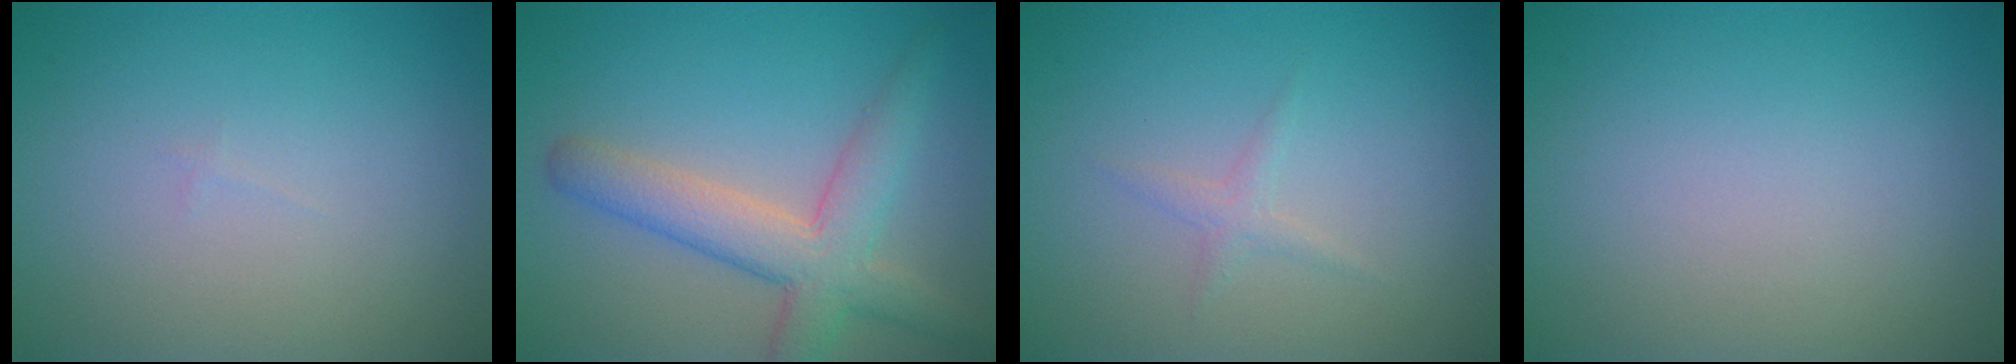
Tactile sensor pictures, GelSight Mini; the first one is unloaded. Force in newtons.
{"total": 5.5, "press": 5.5, "slide": 0.5}
{"total": 1.0, "press": 1.0, "slide": 0.1}
{"total": 0.0}